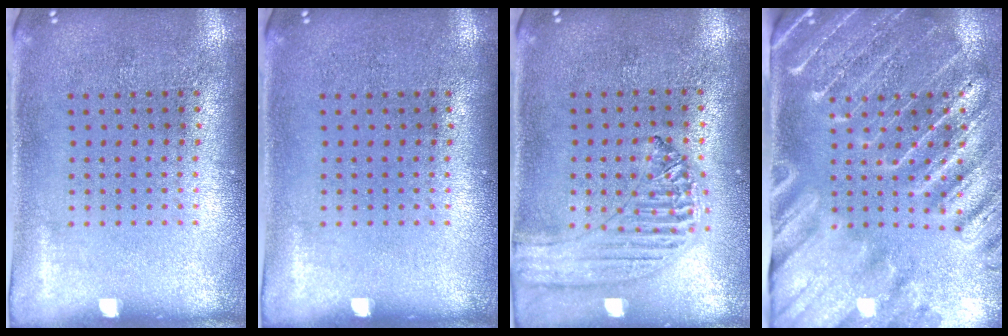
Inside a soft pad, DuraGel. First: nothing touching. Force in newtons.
{"total": 0.0}
{"total": 1.2, "press": 1.2, "slide": 0.1}
{"total": 3.9, "press": 3.4, "slide": 1.8}